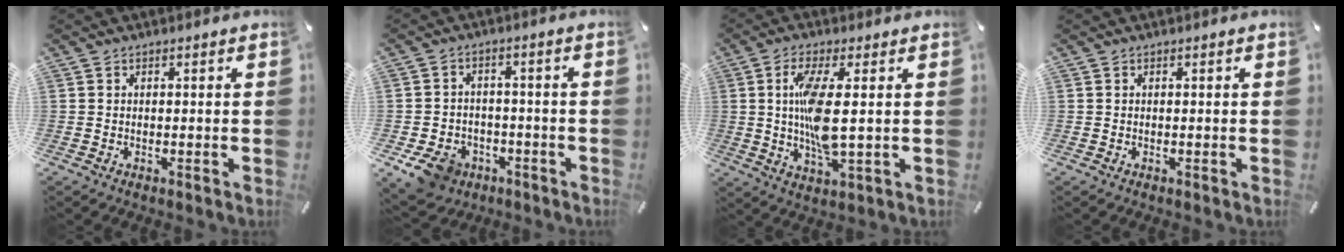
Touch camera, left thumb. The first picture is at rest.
{"total": 8.8, "force": [-4.7, 6.4, 3.6], "torque": [-0.074, 0.032, -0.086]}
{"total": 11.1, "force": [0.9, 2.9, 10.6], "torque": [-0.228, -0.015, 0.010]}
{"total": 0.0}